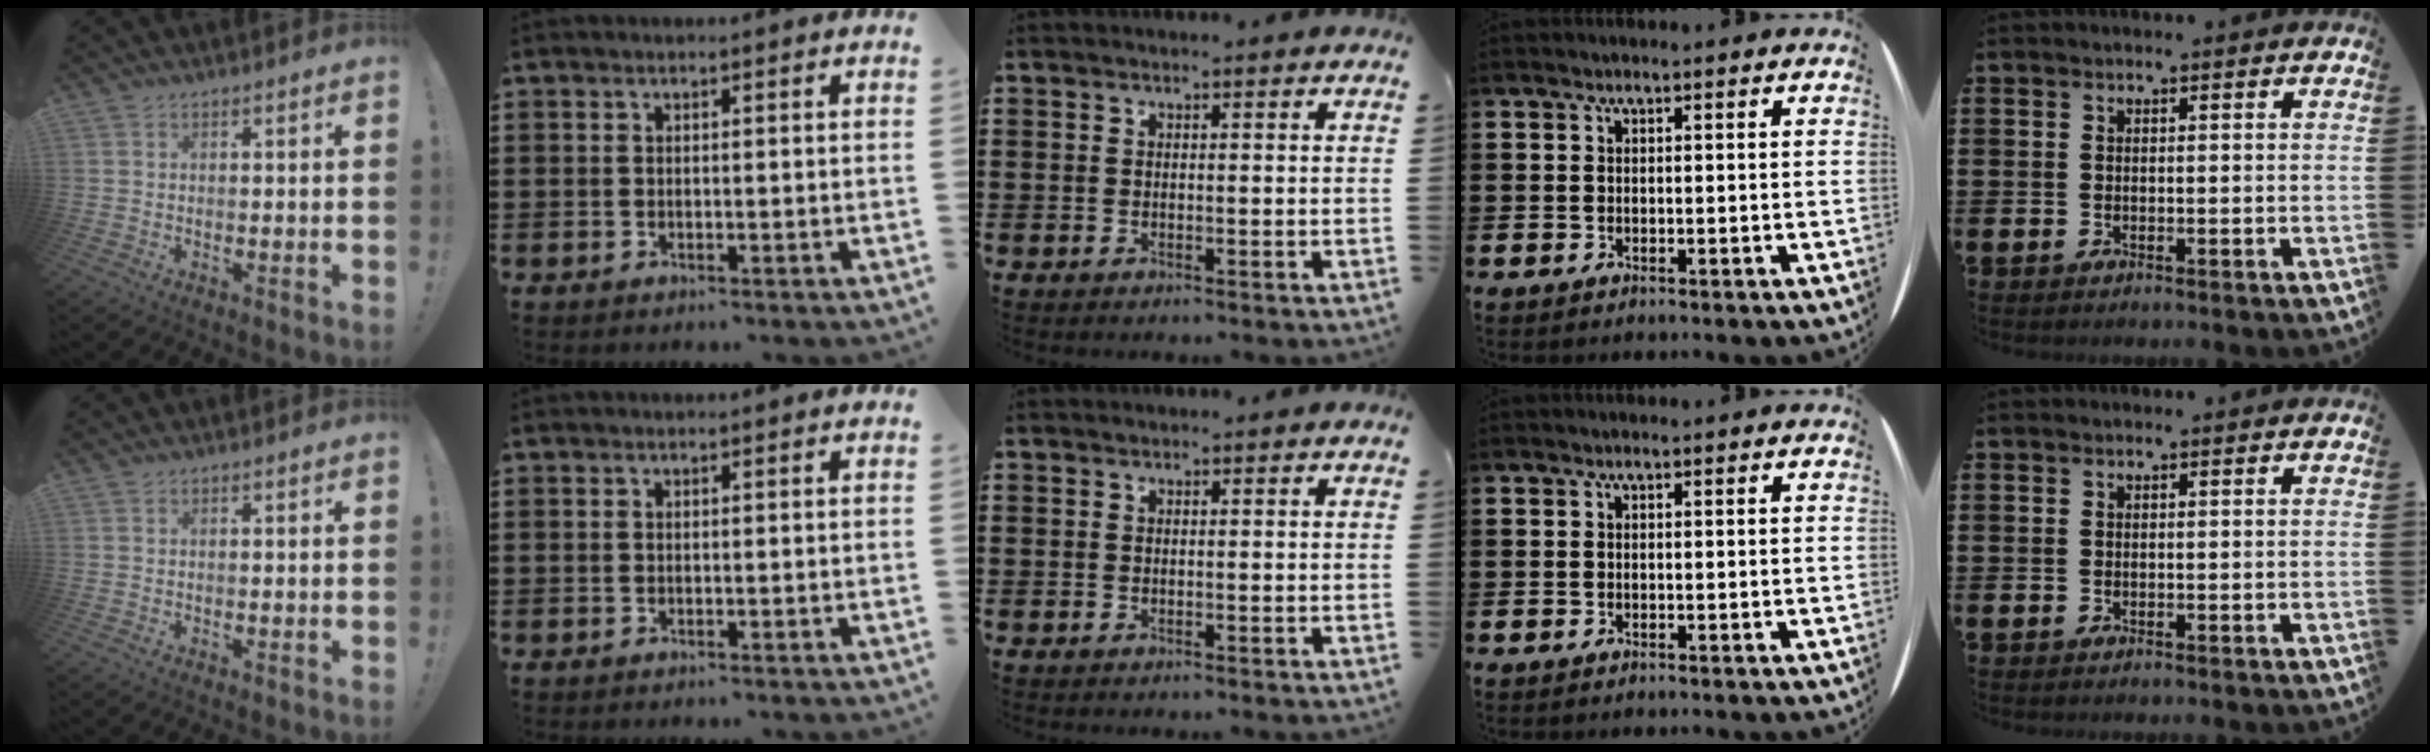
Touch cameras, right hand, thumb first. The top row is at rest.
{}